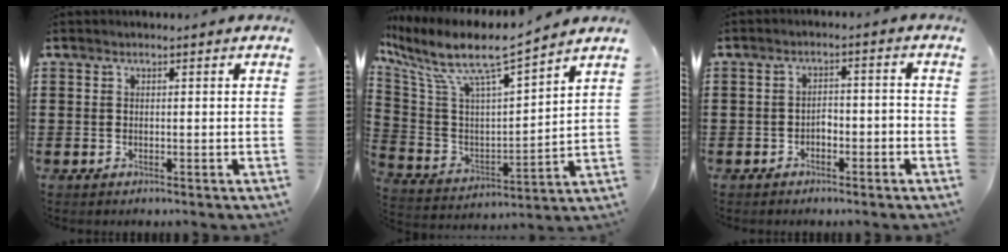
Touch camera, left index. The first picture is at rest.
{"total": 9.7, "force": [7.4, 1.6, 6.0], "torque": [-0.147, -0.050, 0.120]}
{"total": 2.3, "force": [-1.6, 1.0, 1.4], "torque": [-0.031, 0.006, -0.036]}